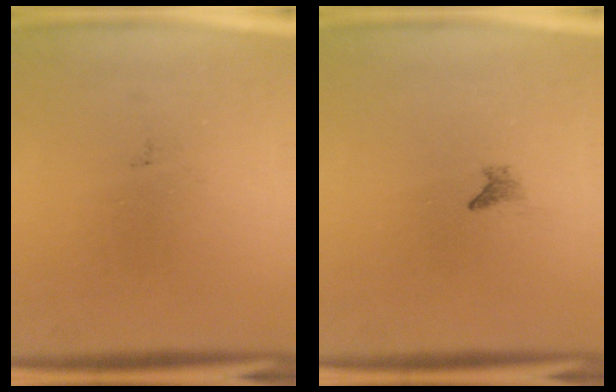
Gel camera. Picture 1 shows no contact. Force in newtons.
{"total": 0.8}